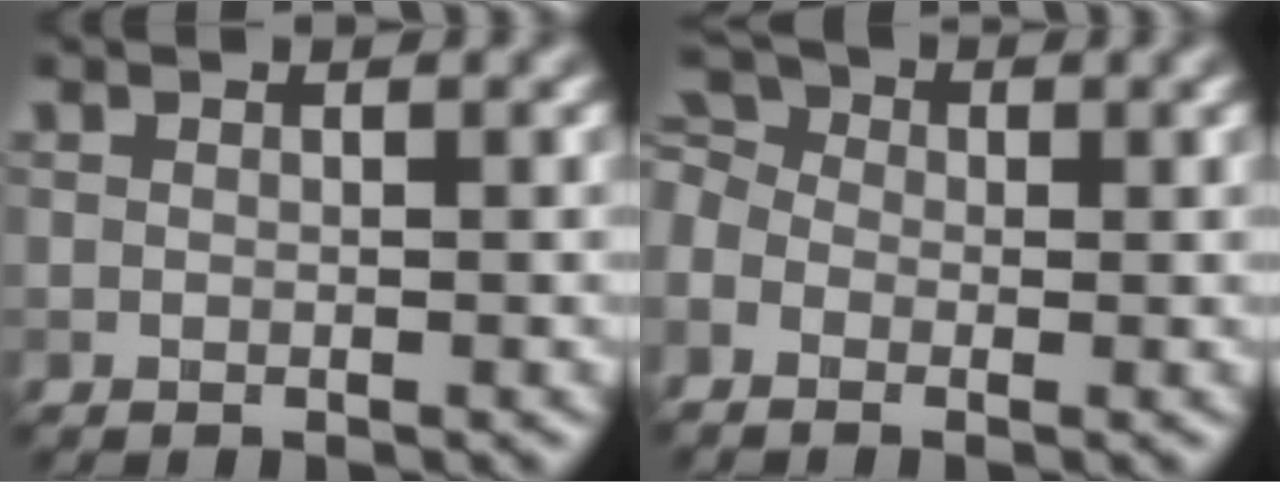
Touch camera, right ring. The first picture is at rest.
{"total": 4.3, "force": [-0.7, 3.3, 2.7], "torque": [-0.064, 0.015, -0.023]}